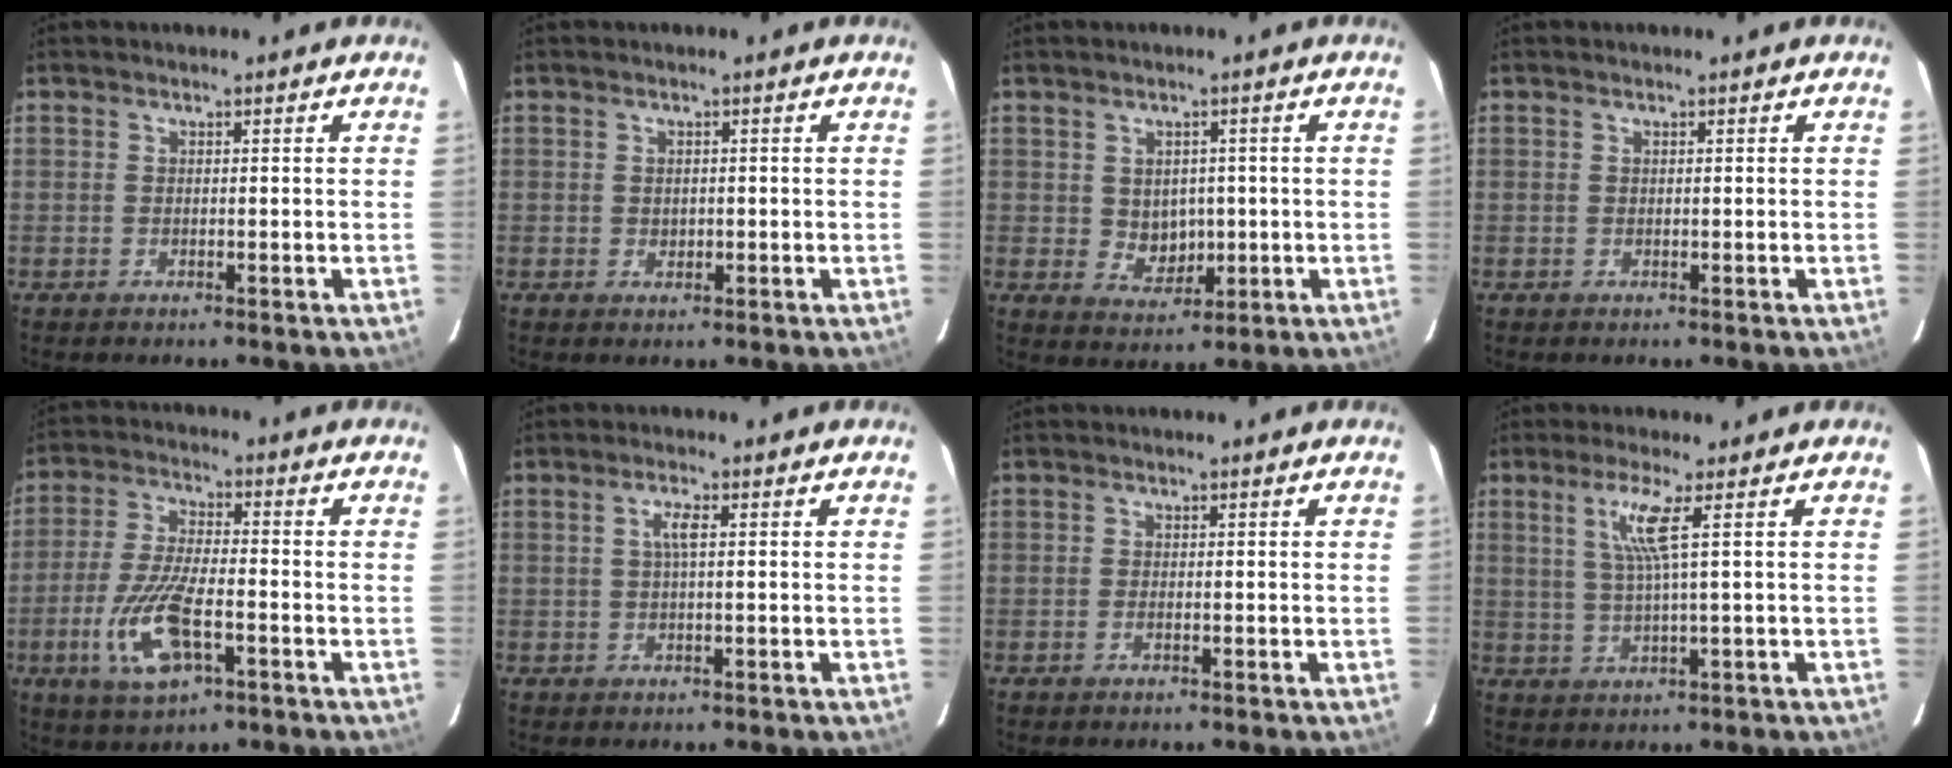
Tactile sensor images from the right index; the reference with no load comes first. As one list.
[{"total": 1.3, "force": [0.0, 1.2, 0.6], "torque": [-0.008, 0.002, 0.001]}, {"total": 5.0, "force": [0.2, 4.4, 2.5], "torque": [-0.044, 0.003, 0.015]}, {"total": 0.0}, {"total": 12.5, "force": [-4.7, 4.4, 10.7], "torque": [-0.229, -0.012, -0.086]}, {"total": 2.3, "force": [0.3, 0.2, 2.2], "torque": [-0.044, 0.004, 0.004]}, {"total": 0.7, "force": [-0.3, 0.2, 0.6], "torque": [-0.012, 0.000, -0.007]}, {"total": 5.1, "force": [1.9, -1.0, 4.6], "torque": [-0.085, -0.001, 0.040]}]